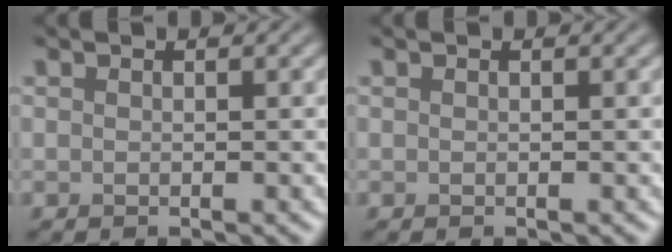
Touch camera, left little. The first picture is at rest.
{"total": 0.0}